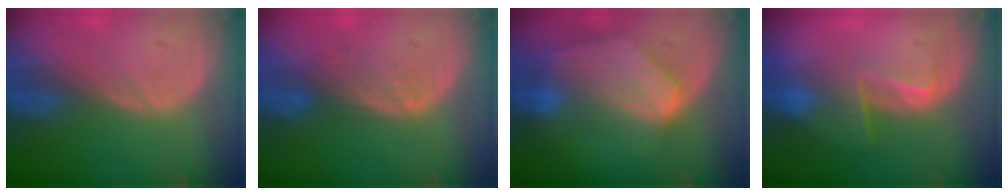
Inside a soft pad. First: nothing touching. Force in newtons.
{"total": 3.5, "press": 2.8, "slide": 2.0}
{"total": 8.8, "press": 7.8, "slide": 4.0}
{"total": 6.5, "press": 5.5, "slide": 3.5}